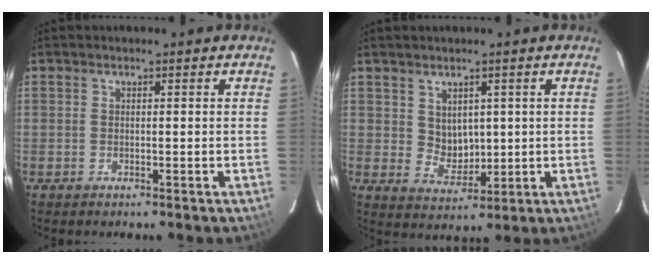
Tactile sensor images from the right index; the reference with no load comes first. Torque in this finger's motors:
{"motor_torque": [0.12, 0.21, 0.03, 0.00]}